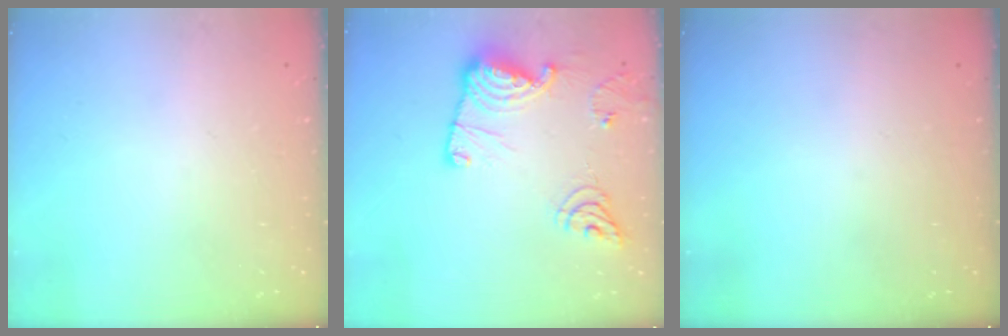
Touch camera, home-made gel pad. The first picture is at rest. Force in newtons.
{"total": 16.6, "press": 16.5, "slide": 1.8}
{"total": 0.0}